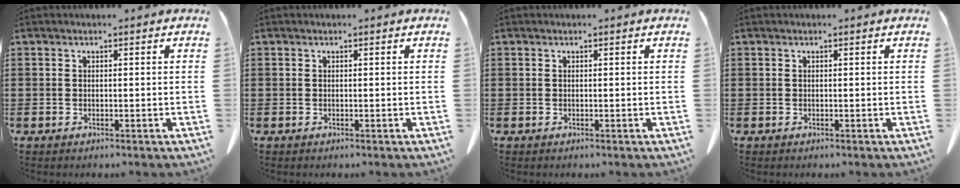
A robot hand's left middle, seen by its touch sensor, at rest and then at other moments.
{"total": 0.0}
{"total": 0.0}
{"total": 0.0}